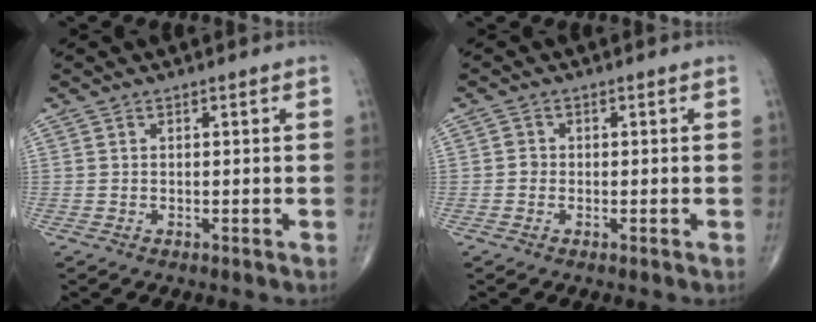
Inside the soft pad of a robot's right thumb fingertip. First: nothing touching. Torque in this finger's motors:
{"motor_torque": [-0.04, 0.28, 0.23, 0.03, 0.02]}